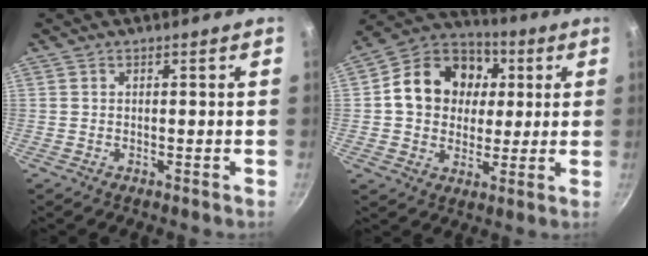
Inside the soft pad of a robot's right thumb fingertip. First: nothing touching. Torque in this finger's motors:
{"motor_torque": [0.69, 3.20, 0.60, -0.24, 0.09]}